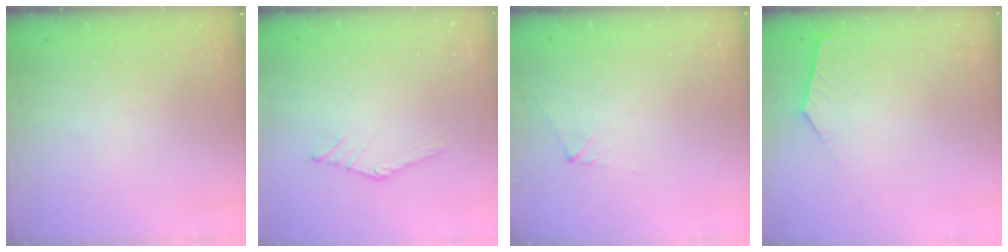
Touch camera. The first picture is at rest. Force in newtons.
{"total": 0.9, "press": 0.8, "slide": 0.4}
{"total": 1.8, "press": 1.8, "slide": 0.3}
{"total": 2.5, "press": 2.4, "slide": 0.4}